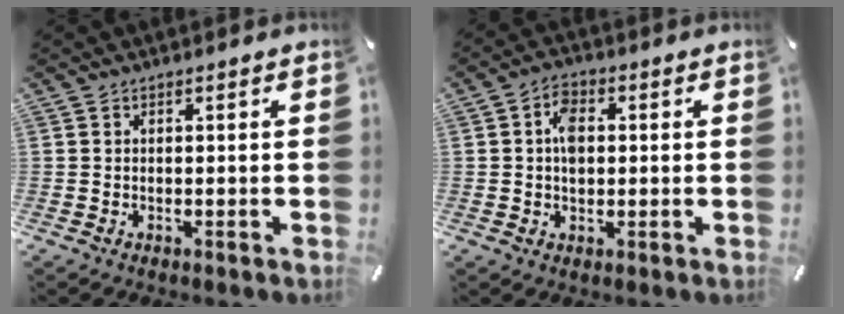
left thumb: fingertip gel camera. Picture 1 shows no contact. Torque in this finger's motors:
{"motor_torque": [0.16, 0.00, 0.26, 0.23, 0.06]}